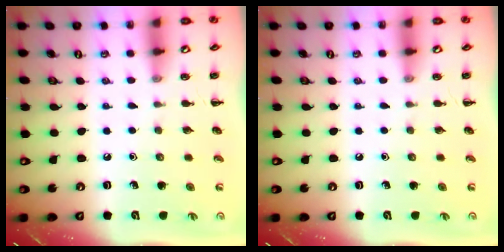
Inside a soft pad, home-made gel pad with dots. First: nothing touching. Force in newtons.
{"total": 0.0}